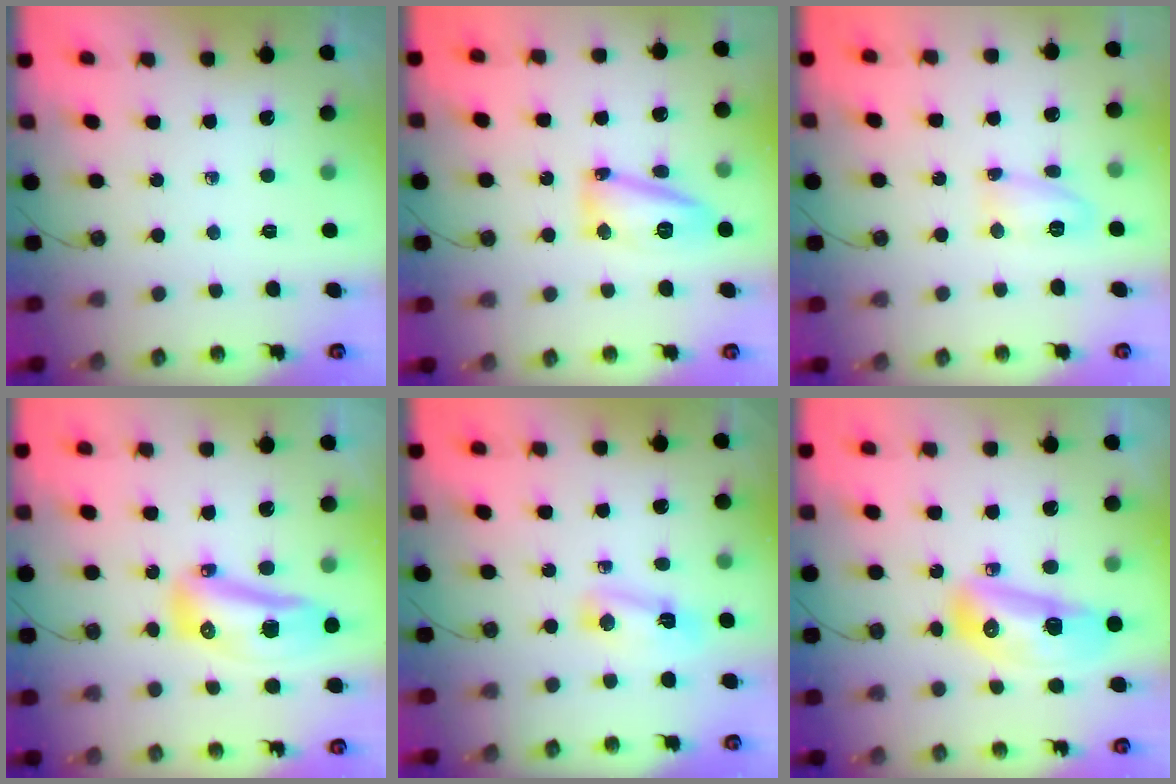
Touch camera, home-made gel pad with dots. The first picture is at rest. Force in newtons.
{"total": 13.7, "press": 13.6, "slide": 1.4}
{"total": 21.4, "press": 9.1, "slide": 19.4}
{"total": 18.8, "press": 15.6, "slide": 10.4}
{"total": 4.4, "press": 4.4, "slide": 0.3}
{"total": 14.8, "press": 14.7, "slide": 1.7}